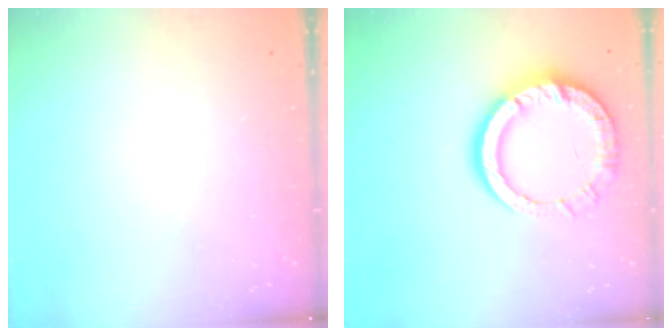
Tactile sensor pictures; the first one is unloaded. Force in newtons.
{"total": 14.5, "press": 14.3, "slide": 2.2}